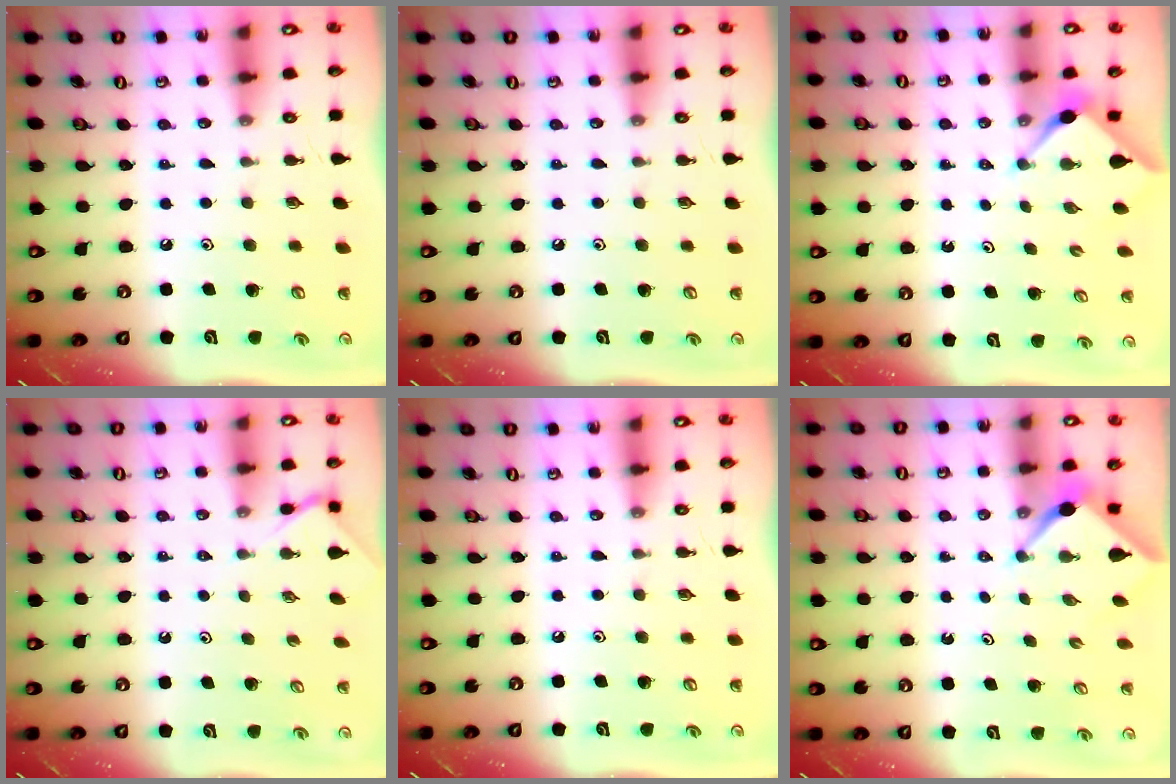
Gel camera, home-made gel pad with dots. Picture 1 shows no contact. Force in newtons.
{"total": 0.0}
{"total": 2.9, "press": 2.8, "slide": 0.3}
{"total": 2.5, "press": 2.5, "slide": 0.4}
{"total": 0.0}
{"total": 2.5, "press": 2.5, "slide": 0.2}